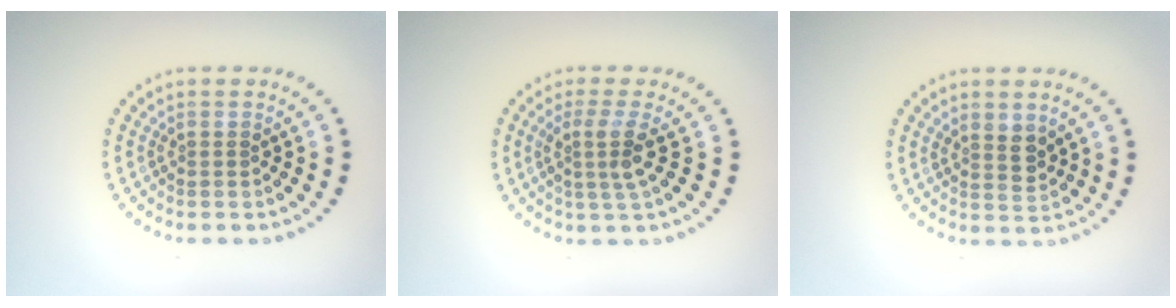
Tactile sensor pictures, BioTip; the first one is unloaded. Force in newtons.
{"total": 2.7, "press": 2.0, "slide": 1.9}
{"total": 2.1, "press": 1.8, "slide": 0.9}